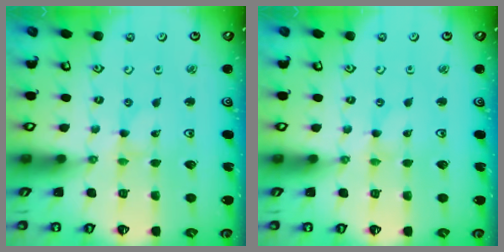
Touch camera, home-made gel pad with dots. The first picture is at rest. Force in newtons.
{"total": 0.0}